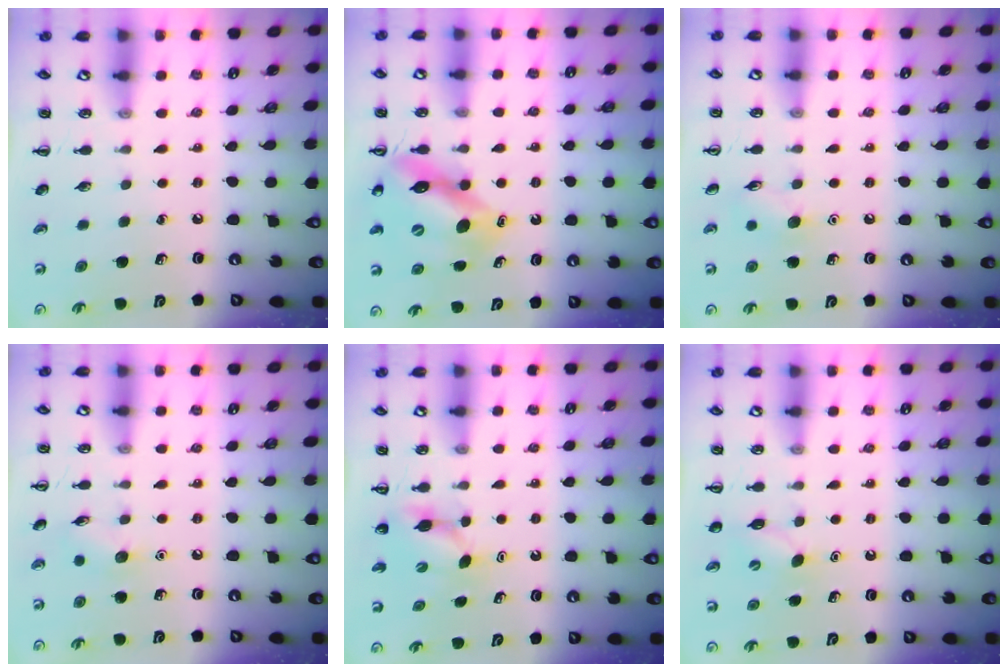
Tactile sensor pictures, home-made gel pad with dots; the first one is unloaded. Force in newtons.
{"total": 12.5, "press": 11.9, "slide": 4.0}
{"total": 6.3, "press": 6.3, "slide": 0.7}
{"total": 6.0, "press": 5.9, "slide": 1.5}
{"total": 4.1, "press": 4.0, "slide": 0.9}
{"total": 5.4, "press": 5.2, "slide": 1.5}